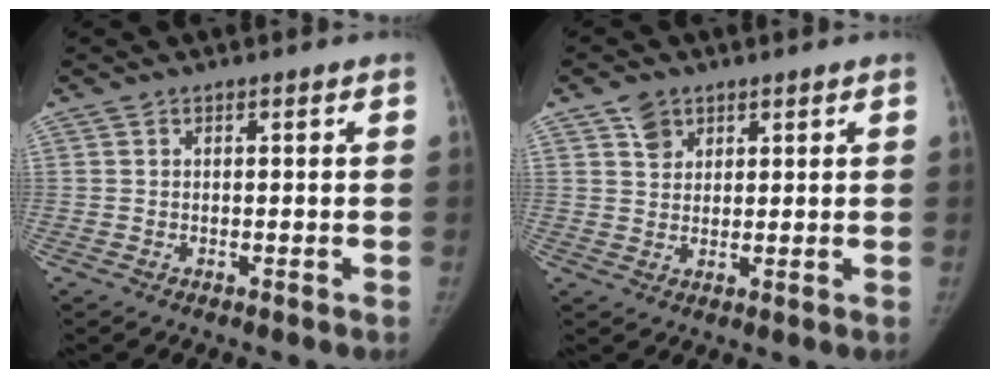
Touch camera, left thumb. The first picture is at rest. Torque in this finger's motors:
{"motor_torque": [0.17, -0.01, 0.80, -0.55, 0.08]}